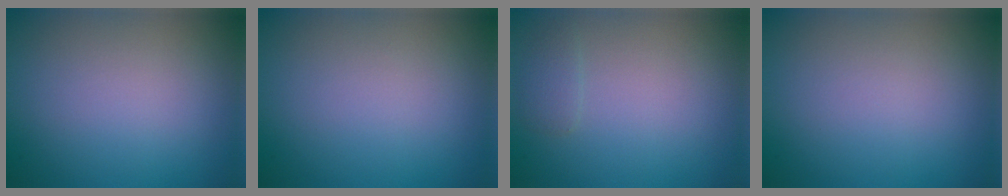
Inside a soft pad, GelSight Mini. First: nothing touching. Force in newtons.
{"total": 0.0}
{"total": 1.0, "press": 1.0, "slide": 0.1}
{"total": 0.0}